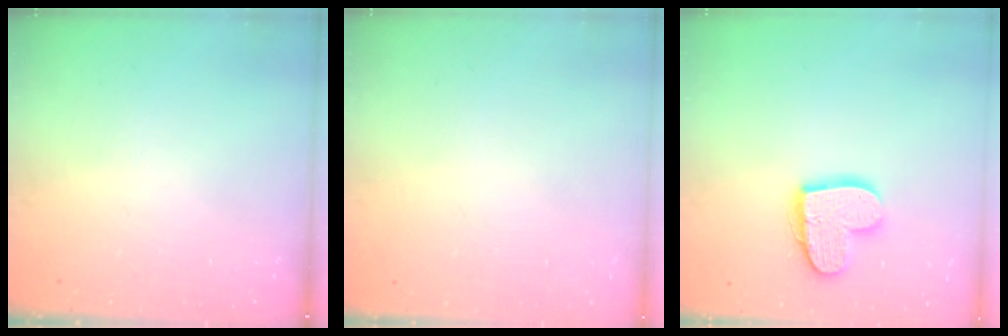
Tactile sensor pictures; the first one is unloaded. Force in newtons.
{"total": 0.0}
{"total": 14.5, "press": 14.5, "slide": 1.0}